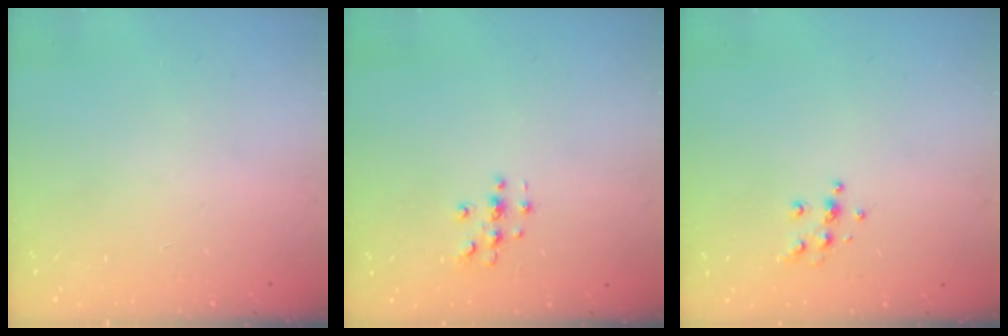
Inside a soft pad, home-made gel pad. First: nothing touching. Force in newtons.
{"total": 2.7, "press": 2.7, "slide": 0.3}
{"total": 6.2, "press": 6.2, "slide": 0.6}